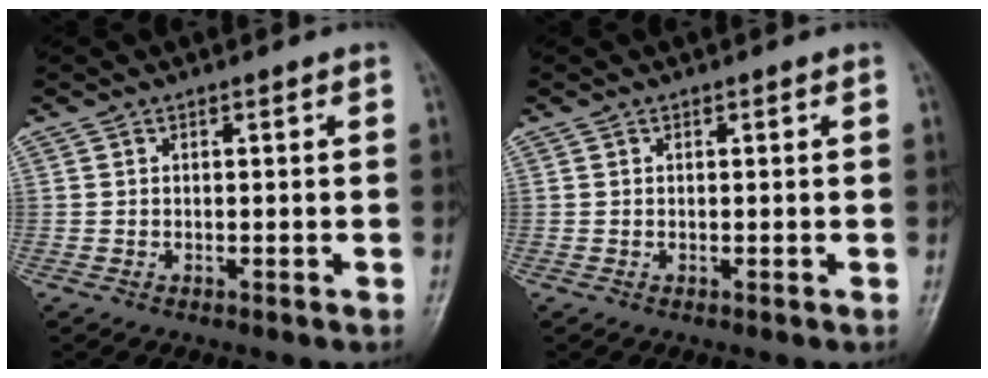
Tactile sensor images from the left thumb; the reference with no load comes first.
{"total": 0.0}